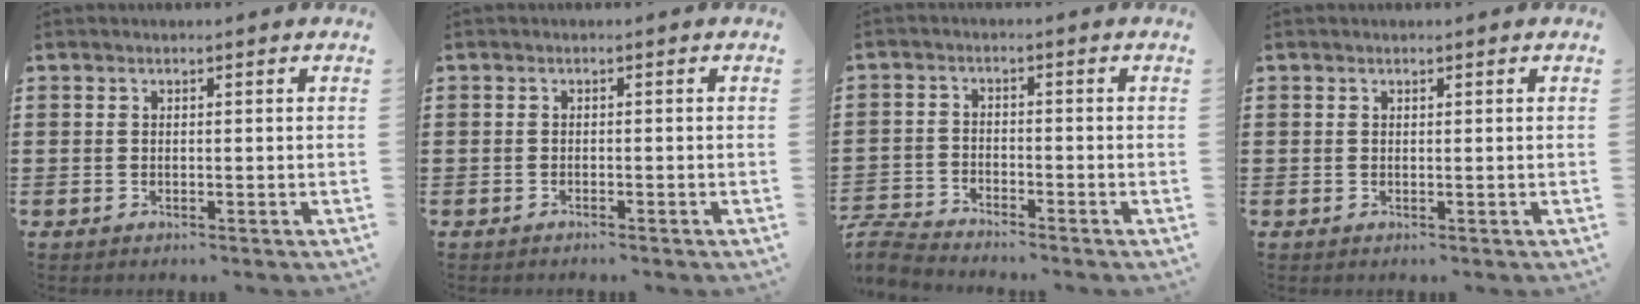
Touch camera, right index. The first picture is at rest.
{"total": 0.6, "force": [-0.6, 0.0, 0.2], "torque": [-0.006, -0.002, -0.012]}
{"total": 3.8, "force": [-3.8, 0.3, 0.4], "torque": [-0.025, -0.004, -0.083]}
{"total": 0.0}